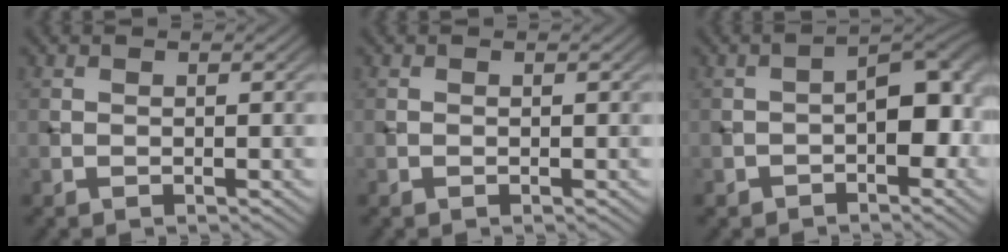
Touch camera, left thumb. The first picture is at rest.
{"total": 0.0}
{"total": 7.6, "force": [-2.1, 4.3, 6.0], "torque": [-0.069, 0.008, -0.038]}